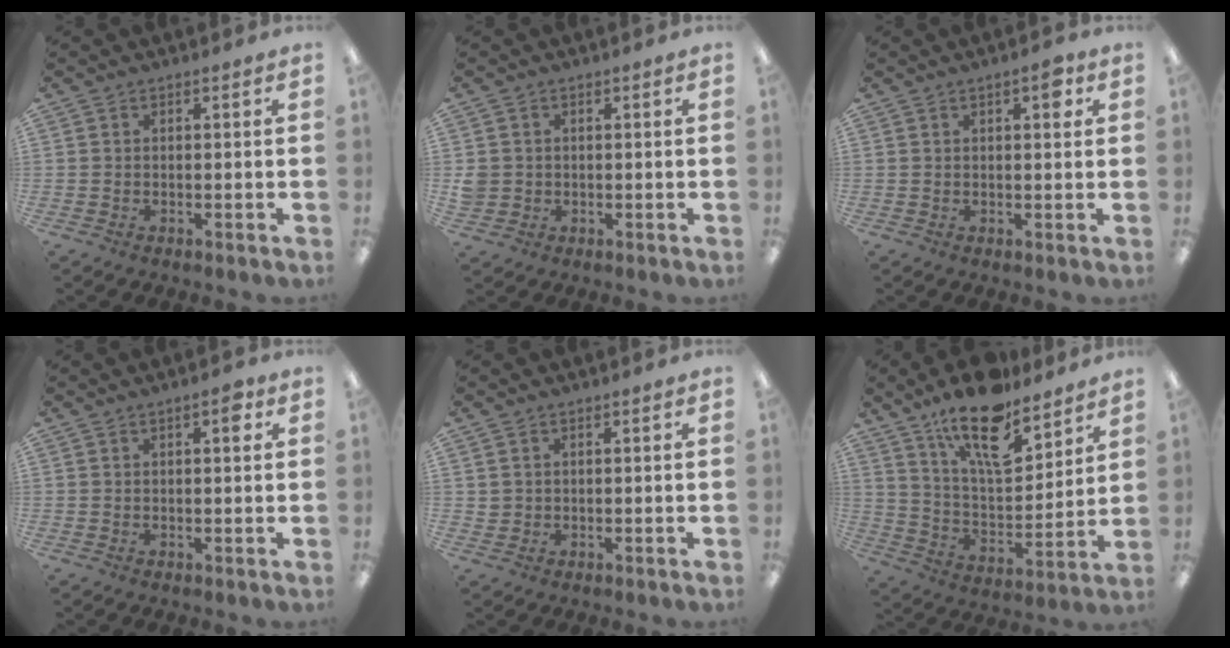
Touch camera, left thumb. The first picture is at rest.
{"total": 3.3, "force": [0.3, 3.2, 0.7], "torque": [-0.008, 0.003, 0.004]}
{"total": 4.1, "force": [2.0, 1.5, 3.3], "torque": [-0.037, -0.007, 0.026]}
{"total": 3.3, "force": [1.6, 1.1, 2.6], "torque": [-0.031, -0.003, 0.021]}
{"total": 1.5, "force": [0.8, 1.3, 0.0], "torque": [-0.002, 0.002, 0.015]}
{"total": 18.1, "force": [12.9, 7.0, 10.6], "torque": [-0.182, -0.074, 0.220]}